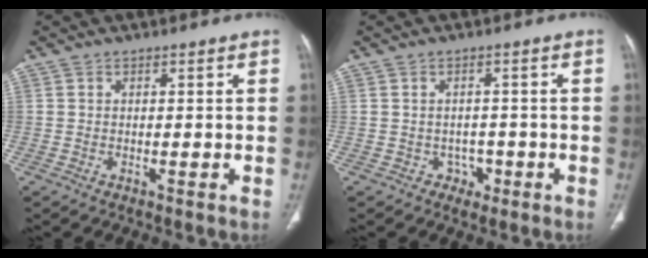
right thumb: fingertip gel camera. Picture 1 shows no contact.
{"total": 2.4, "force": [-1.1, 2.1, 0.6], "torque": [0.006, 0.010, -0.016]}